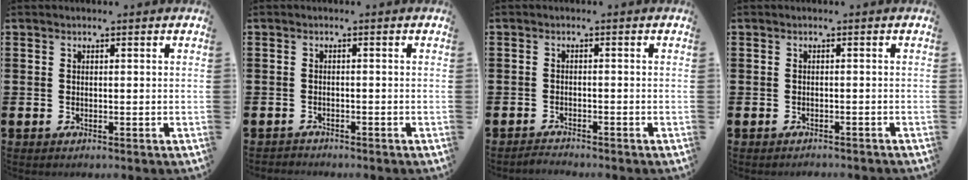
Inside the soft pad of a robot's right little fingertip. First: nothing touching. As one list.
[{"total": 0.8, "force": [-0.8, 0.1, -0.1], "torque": [0.001, 0.001, -0.018]}, {"total": 1.3, "force": [-1.3, 0.0, -0.1], "torque": [-0.003, 0.001, -0.026]}, {"total": 0.6, "force": [-0.6, 0.0, 0.0], "torque": [-0.001, -0.002, -0.013]}]